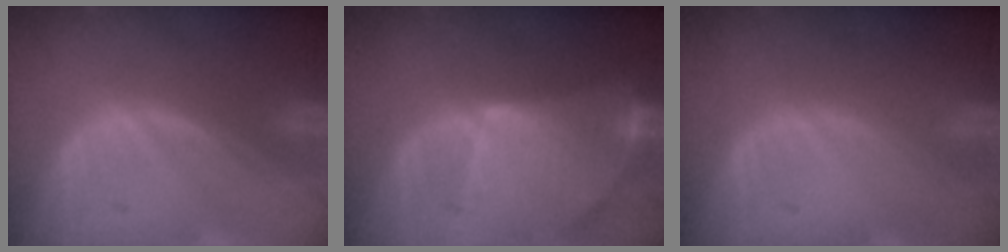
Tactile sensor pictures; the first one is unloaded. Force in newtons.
{"total": 9.4, "press": 8.2, "slide": 4.6}
{"total": 0.0}